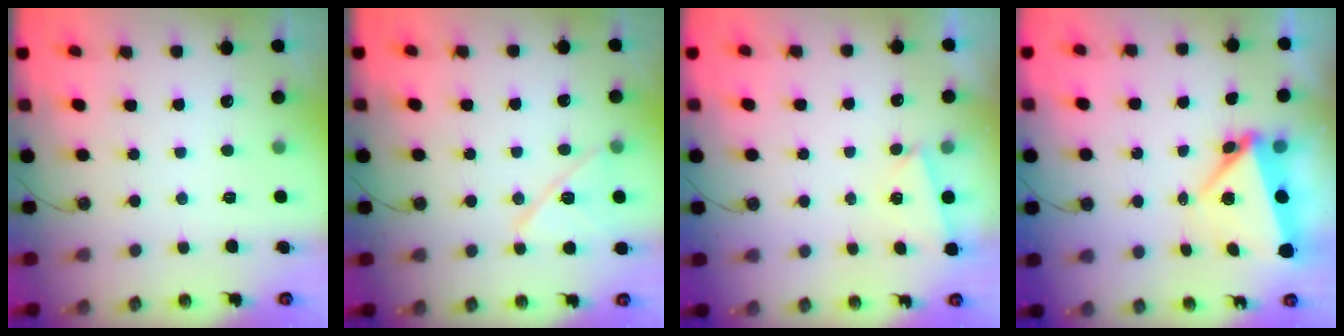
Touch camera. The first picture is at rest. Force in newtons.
{"total": 11.7, "press": 11.7, "slide": 1.1}
{"total": 2.1, "press": 1.7, "slide": 1.3}
{"total": 5.1, "press": 4.8, "slide": 1.7}